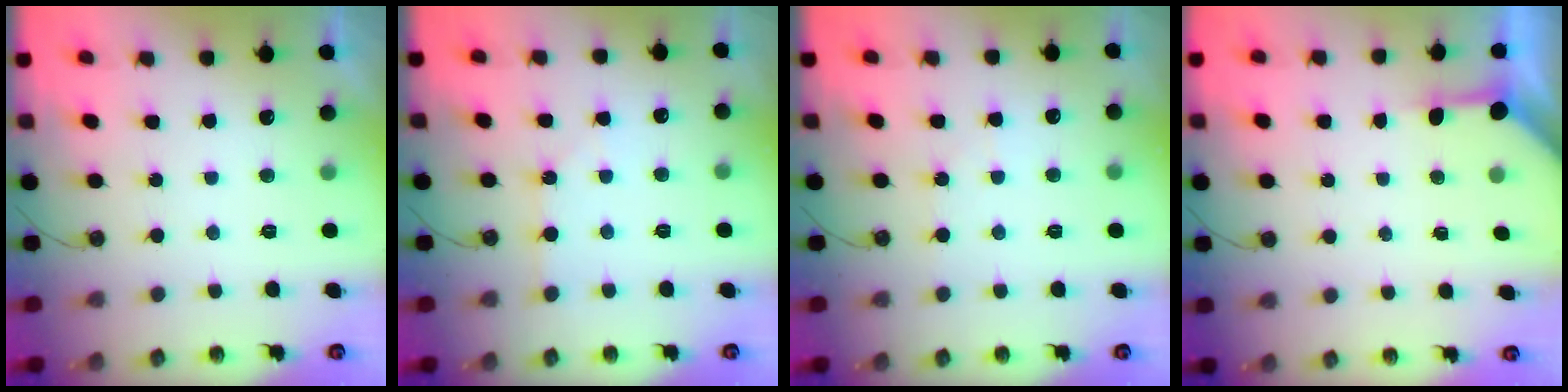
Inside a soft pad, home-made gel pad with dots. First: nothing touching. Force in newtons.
{"total": 1.5, "press": 1.5, "slide": 0.2}
{"total": 3.0, "press": 2.9, "slide": 0.5}
{"total": 3.3, "press": 3.3, "slide": 0.5}